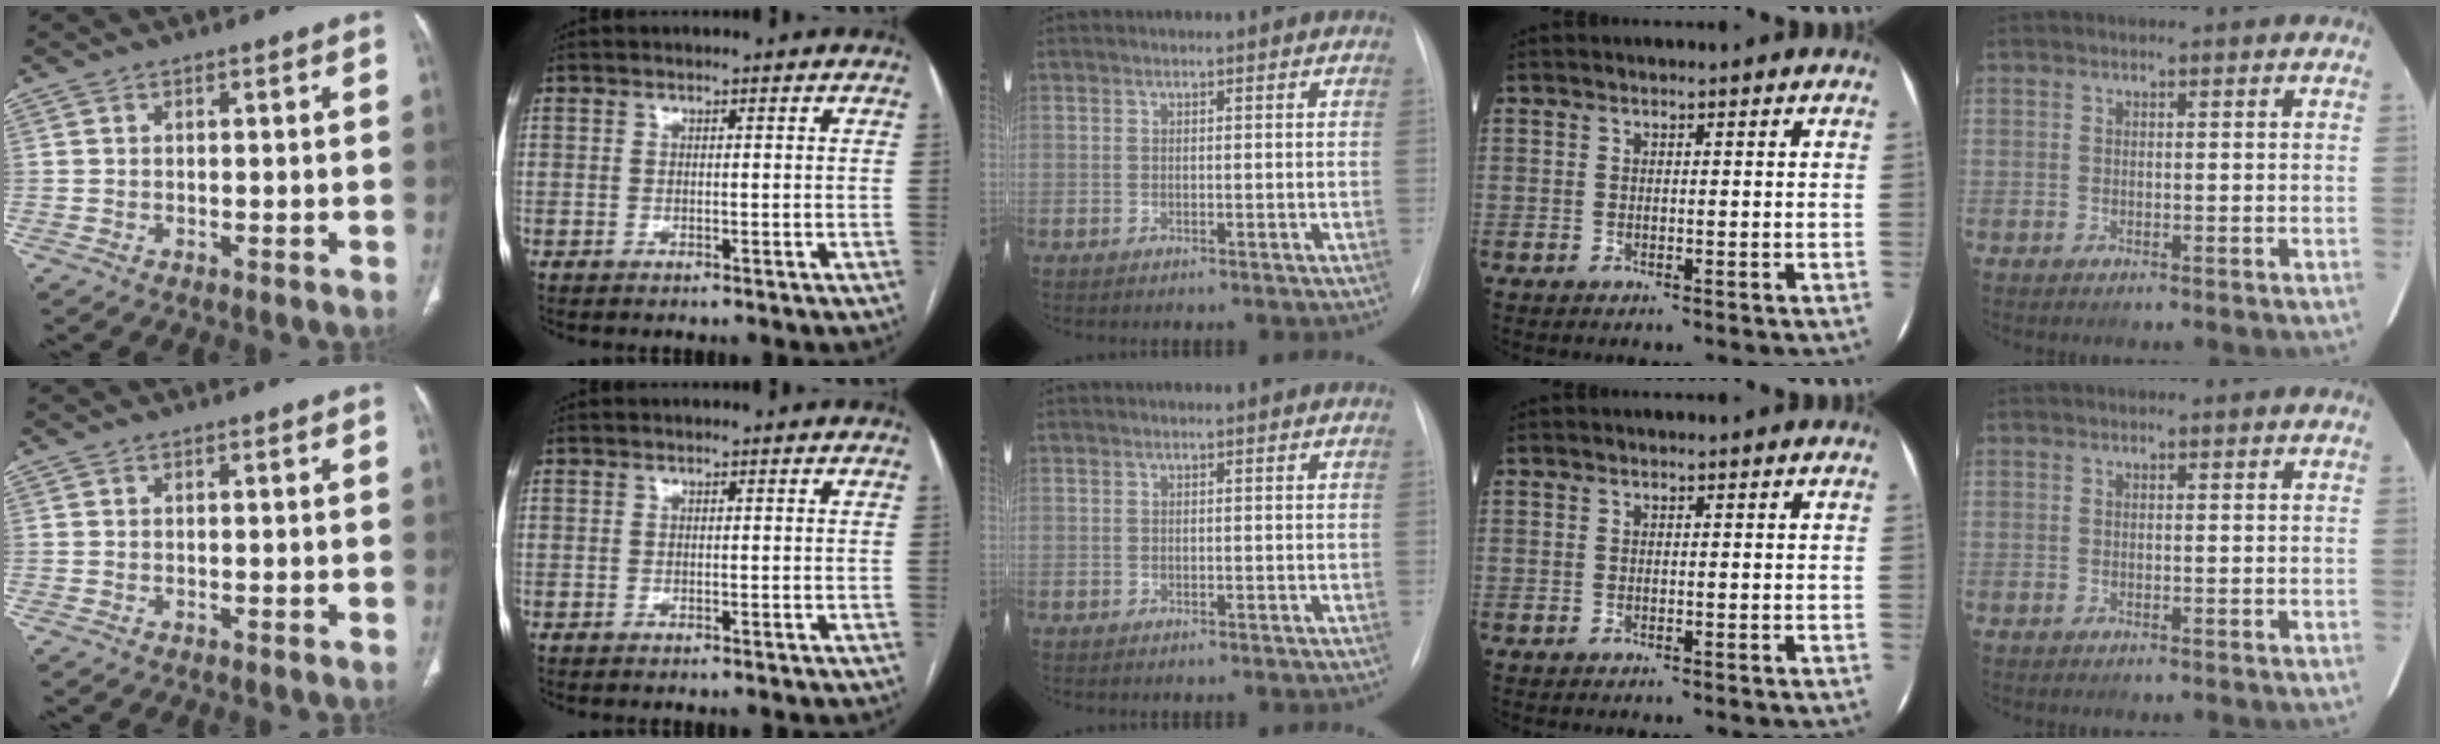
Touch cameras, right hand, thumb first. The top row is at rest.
{}